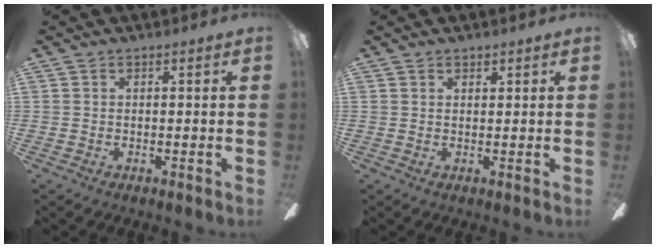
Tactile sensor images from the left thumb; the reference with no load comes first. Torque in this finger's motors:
{"motor_torque": [-0.29, -0.24, -0.14, -0.11, -0.02]}